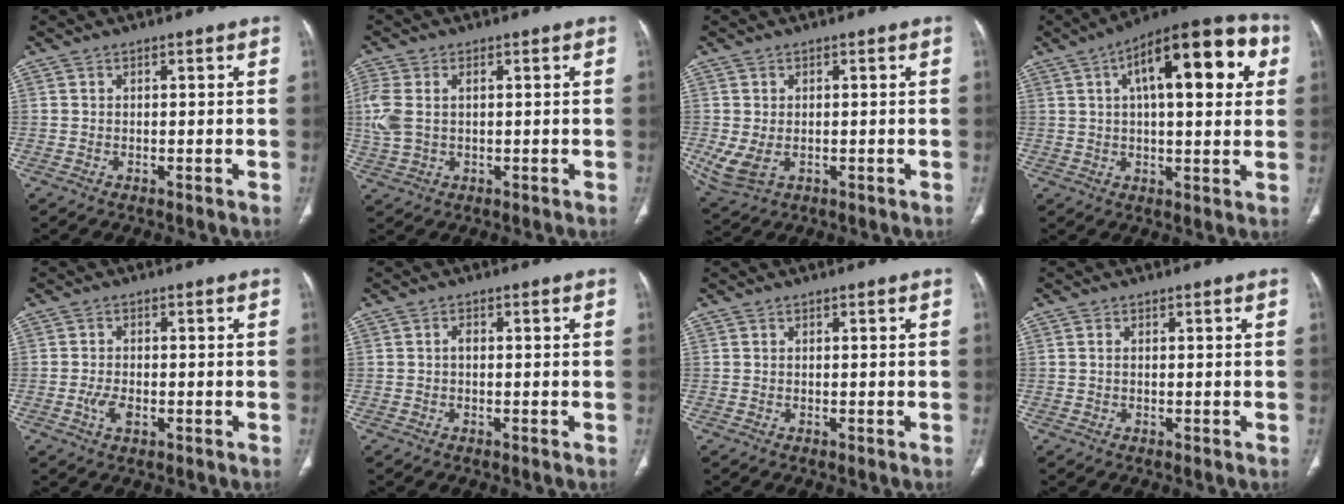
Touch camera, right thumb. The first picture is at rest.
{"total": 7.6, "force": [1.0, 4.7, 5.9], "torque": [-0.165, 0.014, 0.029]}
{"total": 5.8, "force": [-0.8, 3.9, 4.2], "torque": [-0.098, -0.004, -0.003]}
{"total": 21.0, "force": [6.6, 8.2, 18.2], "torque": [-0.239, 0.023, 0.089]}
{"total": 3.4, "force": [-1.1, 1.9, 2.6], "torque": [-0.051, 0.003, -0.018]}
{"total": 1.0, "force": [-0.1, 0.7, 0.8], "torque": [-0.012, 0.002, -0.005]}
{"total": 0.0}
{"total": 0.6, "force": [0.1, 0.4, 0.5], "torque": [-0.014, 0.005, 0.004]}